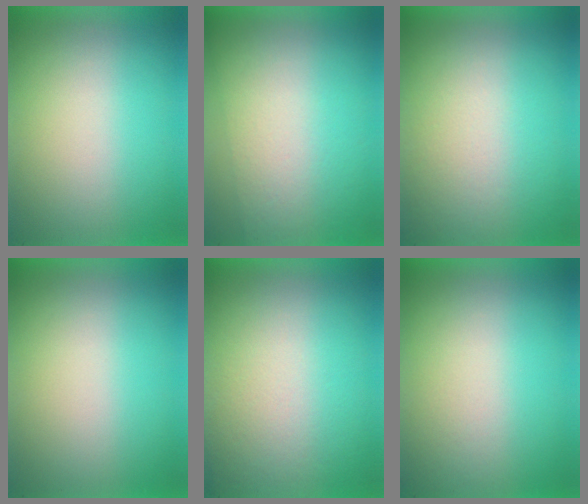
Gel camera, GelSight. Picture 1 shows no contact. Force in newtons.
{"total": 2.8}
{"total": 2.7}
{"total": 0.0}
{"total": 3.6}
{"total": 2.0}